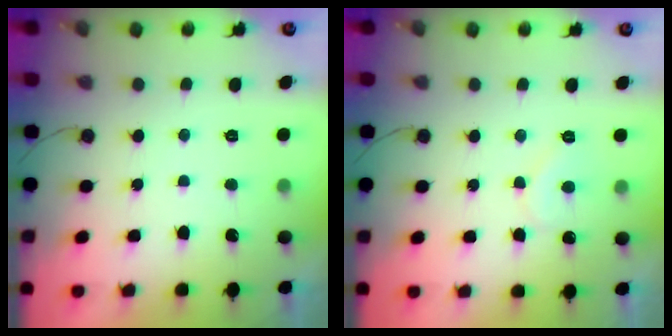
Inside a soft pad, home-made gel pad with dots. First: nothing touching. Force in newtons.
{"total": 5.9, "press": 5.9, "slide": 0.6}